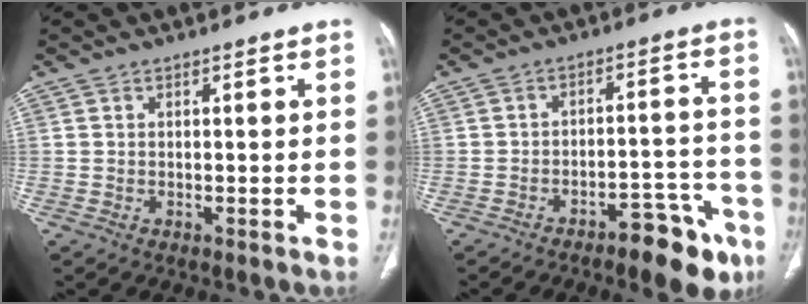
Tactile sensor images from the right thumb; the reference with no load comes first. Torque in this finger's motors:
{"motor_torque": [1.03, 0.98, 0.20, -0.26, 0.26]}